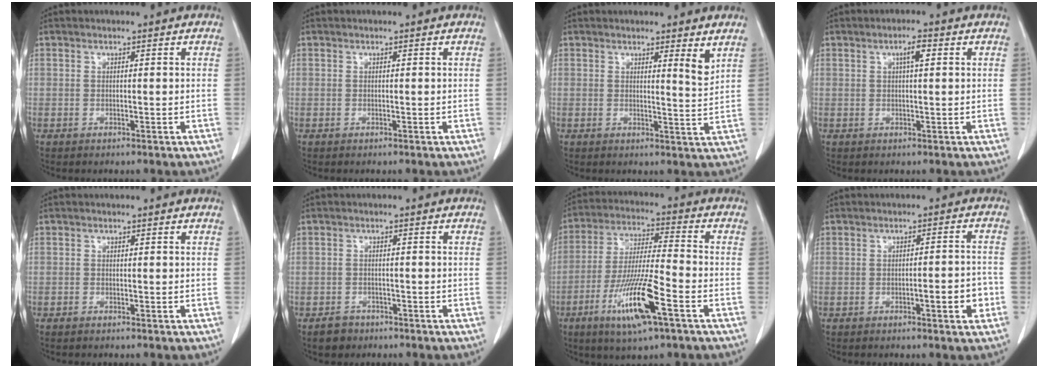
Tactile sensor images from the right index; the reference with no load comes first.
{"total": 0.0}
{"total": 2.7, "force": [1.7, -0.2, 2.1], "torque": [-0.031, -0.015, 0.022]}
{"total": 2.3, "force": [0.7, 0.4, 2.2], "torque": [-0.037, 0.005, 0.010]}
{"total": 0.5, "force": [-0.5, 0.2, 0.2], "torque": [-0.003, 0.000, -0.010]}
{"total": 2.8, "force": [-1.9, 1.9, 0.4], "torque": [-0.013, 0.005, -0.030]}
{"total": 13.8, "force": [-6.3, 1.1, 12.2], "torque": [-0.241, -0.021, -0.115]}
{"total": 4.6, "force": [-2.0, 0.8, 4.1], "torque": [-0.054, 0.006, -0.026]}